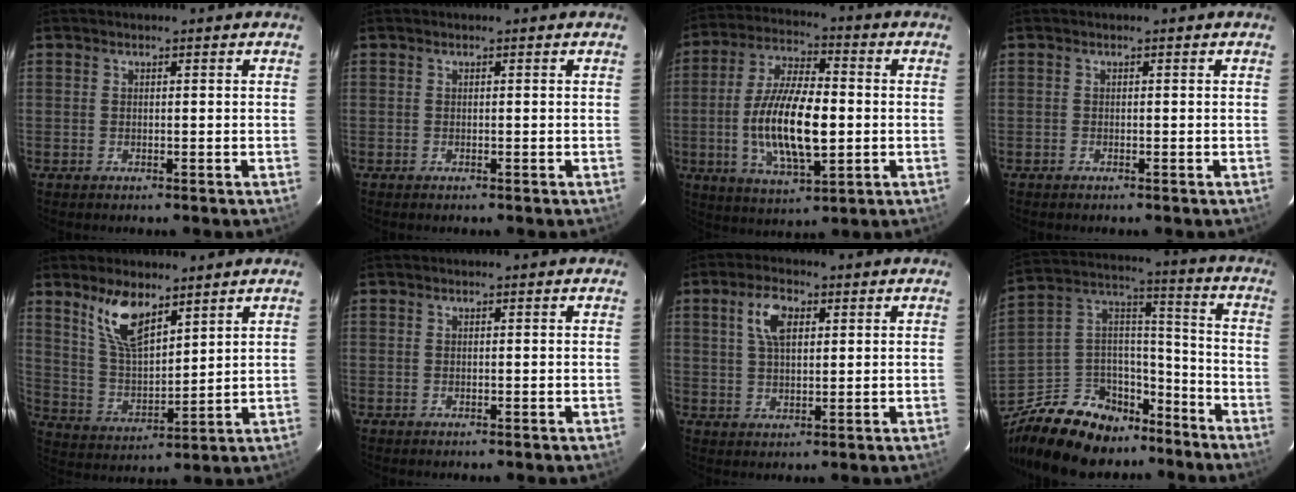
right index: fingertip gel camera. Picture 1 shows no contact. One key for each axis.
{"total": 0.0}
{"total": 16.1, "fx": -1.9, "fy": 6.0, "fz": 14.8, "tx": -0.289, "ty": -0.002, "tz": -0.033}
{"total": 0.0}
{"total": 10.2, "fx": 6.8, "fy": 3.9, "fz": 6.6, "tx": -0.124, "ty": 0.003, "tz": 0.141}
{"total": 0.0}
{"total": 6.0, "fx": 2.3, "fy": 3.0, "fz": 4.7, "tx": -0.089, "ty": 0.012, "tz": 0.043}
{"total": 22.6, "fx": -16.4, "fy": 12.5, "fz": 9.4, "tx": -0.221, "ty": 0.066, "tz": -0.251}